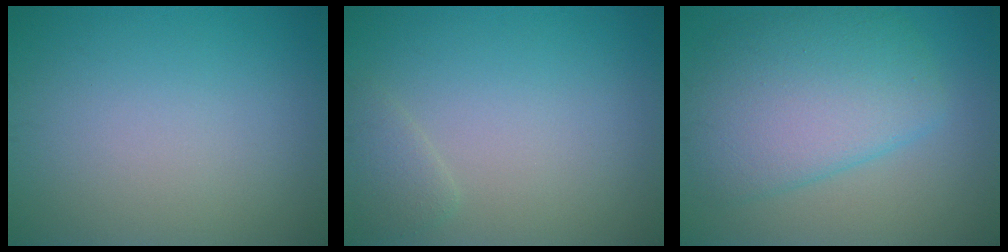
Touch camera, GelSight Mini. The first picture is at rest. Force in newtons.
{"total": 1.3, "press": 1.3, "slide": 0.2}
{"total": 7.4, "press": 7.4, "slide": 0.3}